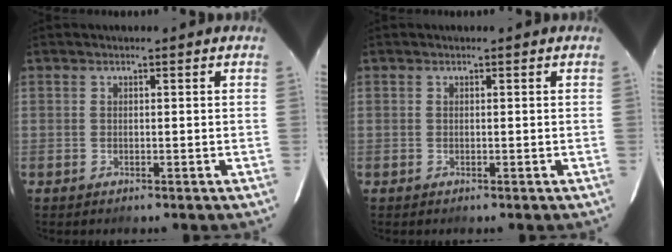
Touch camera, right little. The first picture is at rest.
{"total": 0.0}